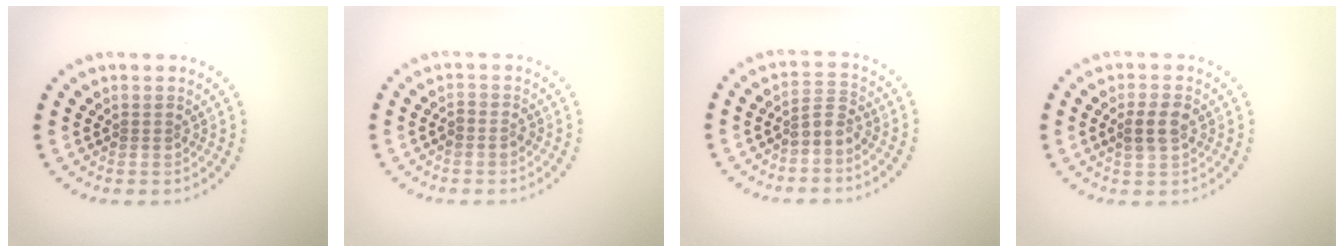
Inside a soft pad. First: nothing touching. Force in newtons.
{"total": 1.1, "press": 0.9, "slide": 0.5}
{"total": 2.0, "press": 1.6, "slide": 1.3}
{"total": 2.4, "press": 2.4, "slide": 0.4}